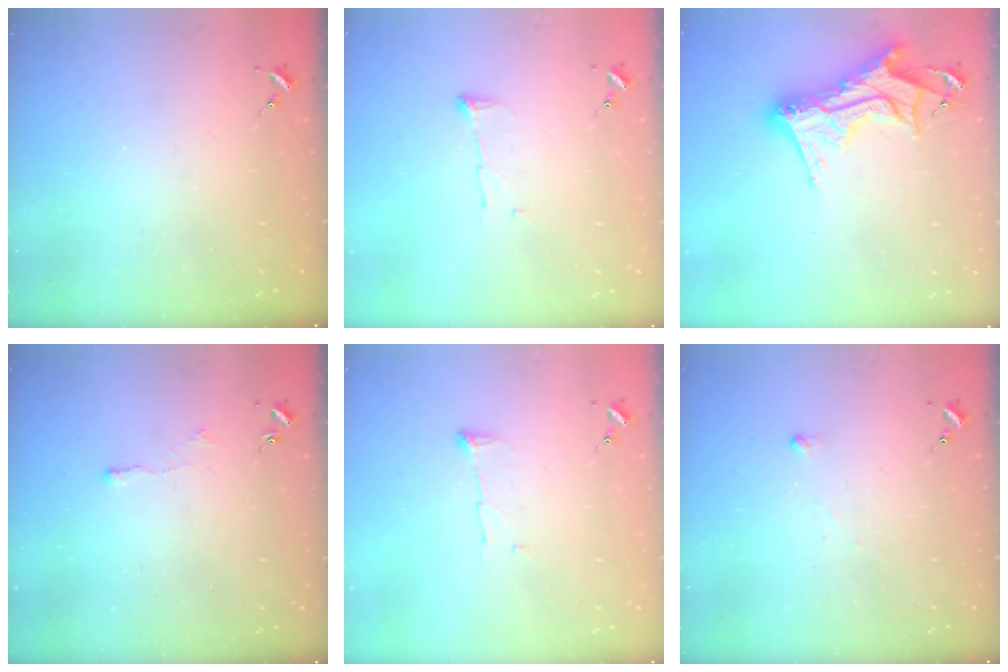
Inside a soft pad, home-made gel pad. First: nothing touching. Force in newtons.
{"total": 5.4, "press": 5.4, "slide": 0.6}
{"total": 15.9, "press": 15.9, "slide": 1.3}
{"total": 3.3, "press": 3.2, "slide": 0.7}
{"total": 5.4, "press": 5.4, "slide": 0.6}
{"total": 2.5, "press": 2.5, "slide": 0.5}